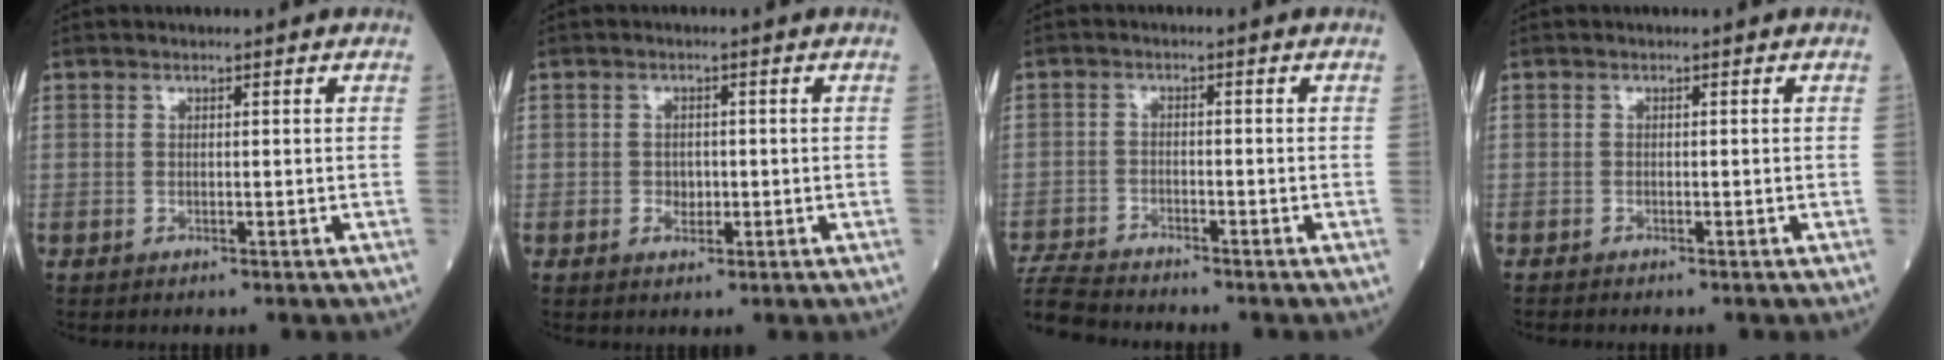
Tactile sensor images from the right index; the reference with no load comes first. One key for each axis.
{"total": 1.9, "fx": -0.4, "fy": 1.4, "fz": 1.1, "tx": -0.014, "ty": 0.004, "tz": -0.004}
{"total": 6.8, "fx": -6.7, "fy": 0.7, "fz": 0.9, "tx": -0.017, "ty": -0.016, "tz": -0.128}
{"total": 0.8, "fx": -0.8, "fy": 0.0, "fz": 0.2, "tx": -0.007, "ty": -0.002, "tz": -0.016}